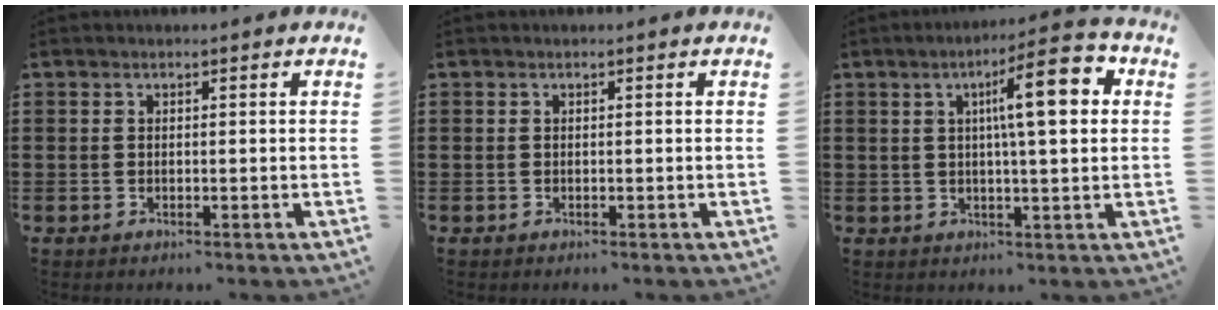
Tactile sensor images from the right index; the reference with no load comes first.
{"total": 0.0}
{"total": 10.7, "force": [2.7, 2.1, 10.1], "torque": [-0.164, 0.000, 0.034]}